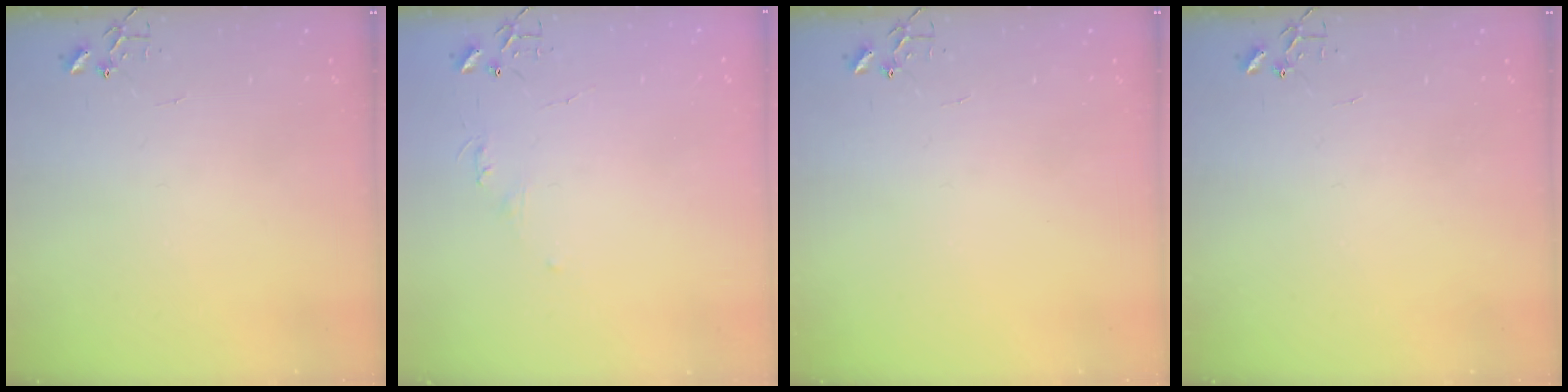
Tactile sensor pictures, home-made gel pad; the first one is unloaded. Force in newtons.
{"total": 4.0, "press": 3.9, "slide": 0.6}
{"total": 0.0}
{"total": 0.0}